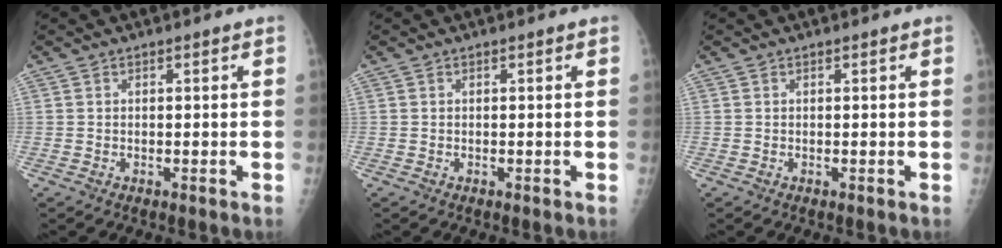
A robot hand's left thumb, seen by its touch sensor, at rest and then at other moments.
{"total": 0.0}
{"total": 0.0}